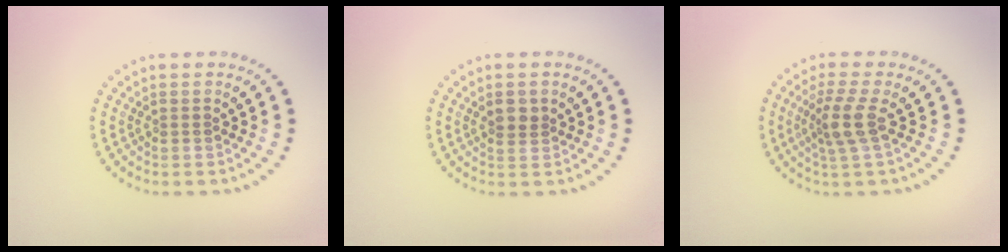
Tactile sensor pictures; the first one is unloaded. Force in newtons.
{"total": 1.6, "press": 1.5, "slide": 0.6}
{"total": 3.0, "press": 2.2, "slide": 1.9}